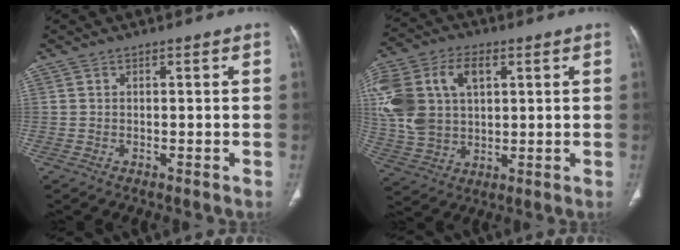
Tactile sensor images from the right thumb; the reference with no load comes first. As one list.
[{"total": 18.4, "force": [4.4, 12.3, 12.9], "torque": [-0.279, 0.008, 0.086]}]